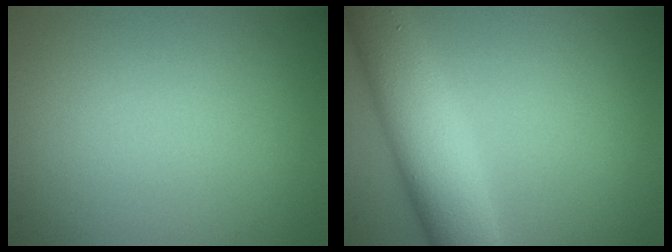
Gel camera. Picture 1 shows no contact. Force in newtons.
{"total": 8.2, "press": 8.2, "slide": 0.1}